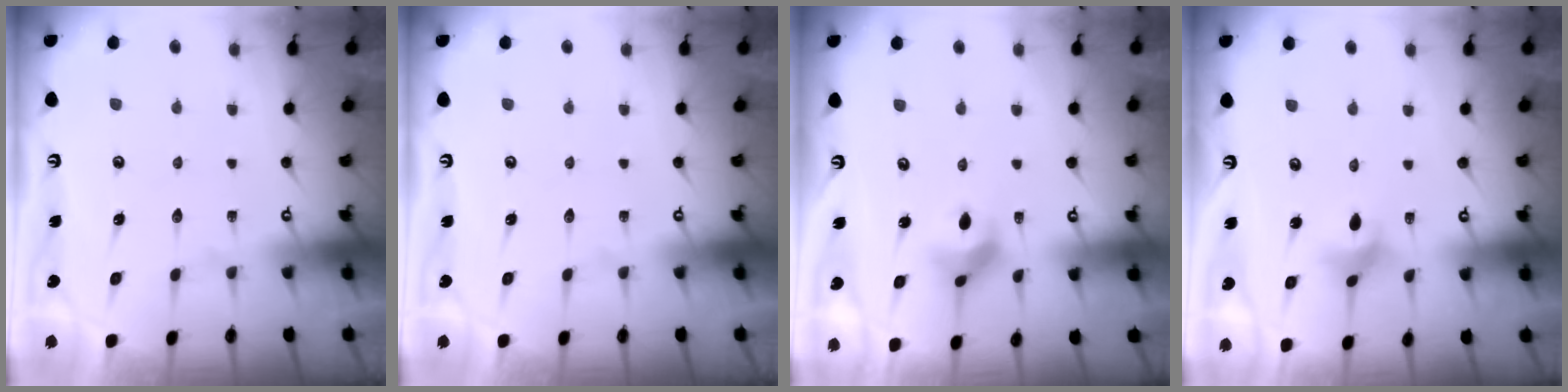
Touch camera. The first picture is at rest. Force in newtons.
{"total": 0.0}
{"total": 8.5, "press": 8.2, "slide": 1.9}
{"total": 3.8, "press": 3.8, "slide": 0.6}